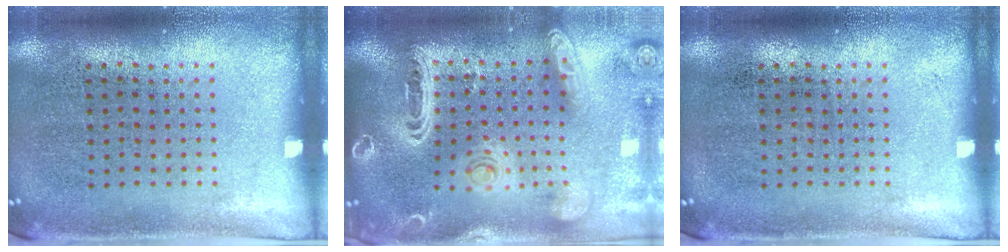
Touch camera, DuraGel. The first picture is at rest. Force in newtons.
{"total": 3.4, "press": 2.8, "slide": 1.9}
{"total": 0.0}